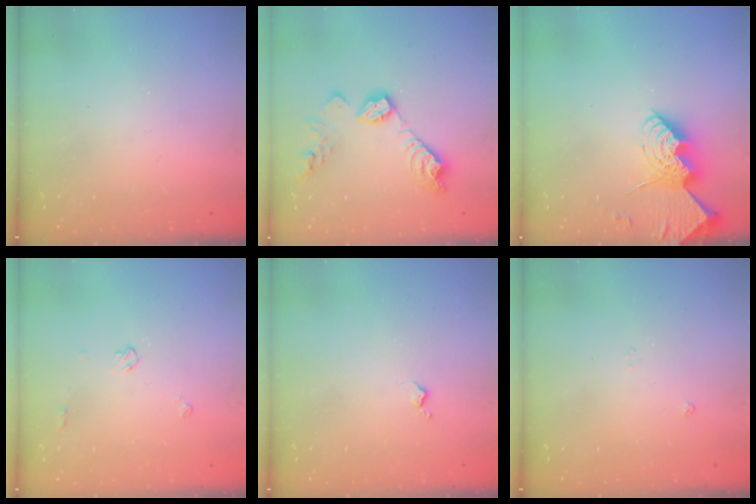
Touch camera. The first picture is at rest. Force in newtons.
{"total": 12.4, "press": 12.4, "slide": 0.8}
{"total": 13.0, "press": 12.9, "slide": 0.9}
{"total": 4.6, "press": 4.5, "slide": 0.6}
{"total": 3.8, "press": 3.7, "slide": 0.6}
{"total": 3.4, "press": 3.3, "slide": 0.5}